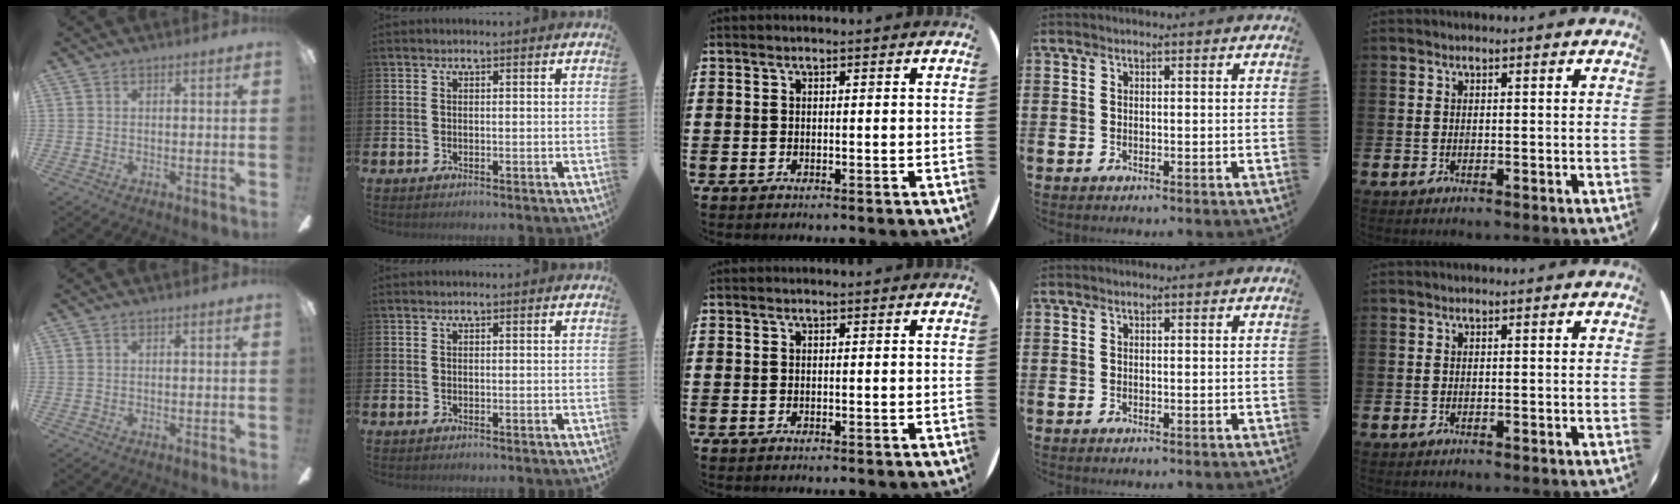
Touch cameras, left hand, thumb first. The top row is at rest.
{}